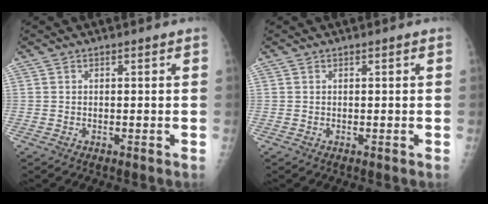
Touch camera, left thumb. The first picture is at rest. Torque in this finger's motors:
{"motor_torque": [0.39, 0.12, 0.03, -0.26, -0.02]}